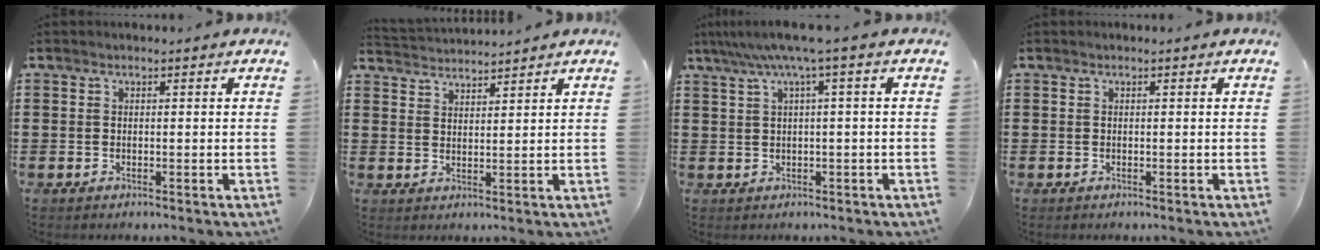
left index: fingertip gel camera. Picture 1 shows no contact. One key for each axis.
{"total": 2.6, "fx": 2.6, "fy": -0.2, "fz": -0.4, "tx": -0.002, "ty": -0.010, "tz": 0.048}
{"total": 4.8, "fx": 1.4, "fy": -0.4, "fz": 4.6, "tx": -0.090, "ty": -0.003, "tz": 0.022}
{"total": 0.0}